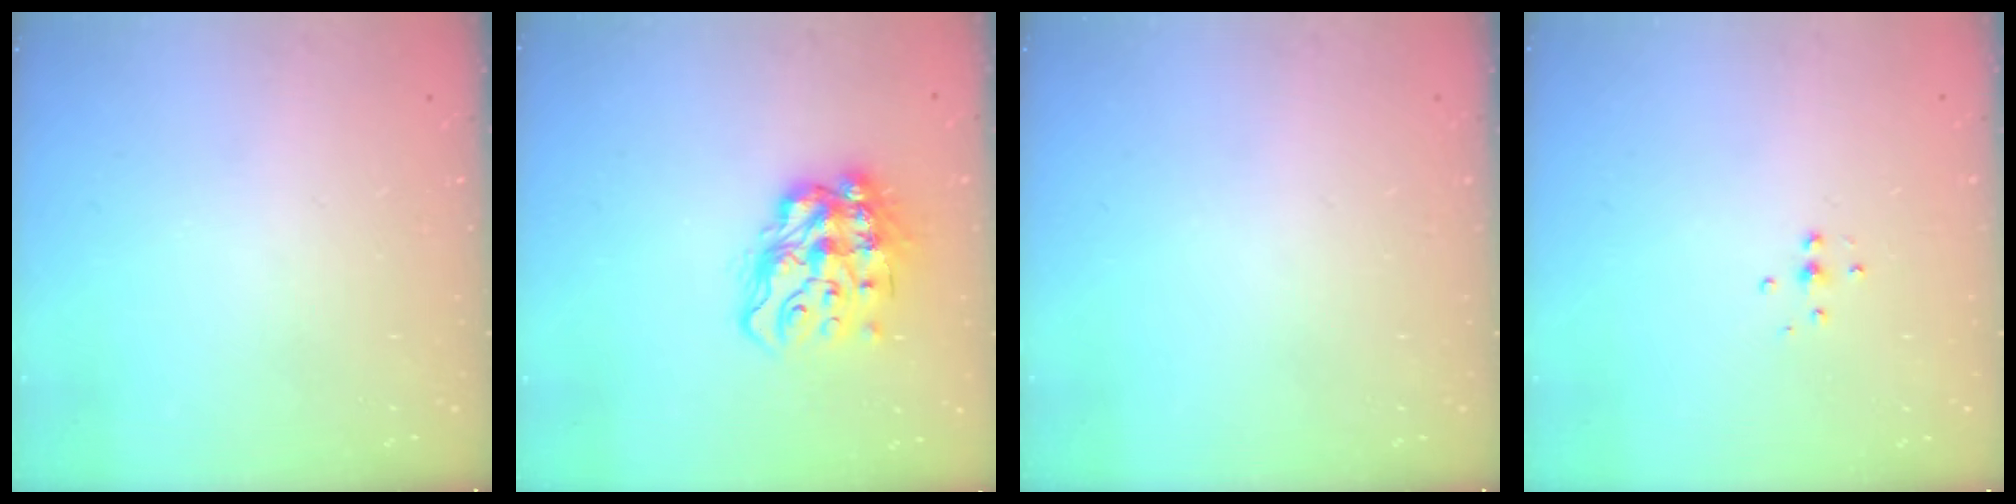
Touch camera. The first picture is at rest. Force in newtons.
{"total": 14.4, "press": 14.3, "slide": 1.5}
{"total": 0.0}
{"total": 4.7, "press": 4.6, "slide": 0.5}